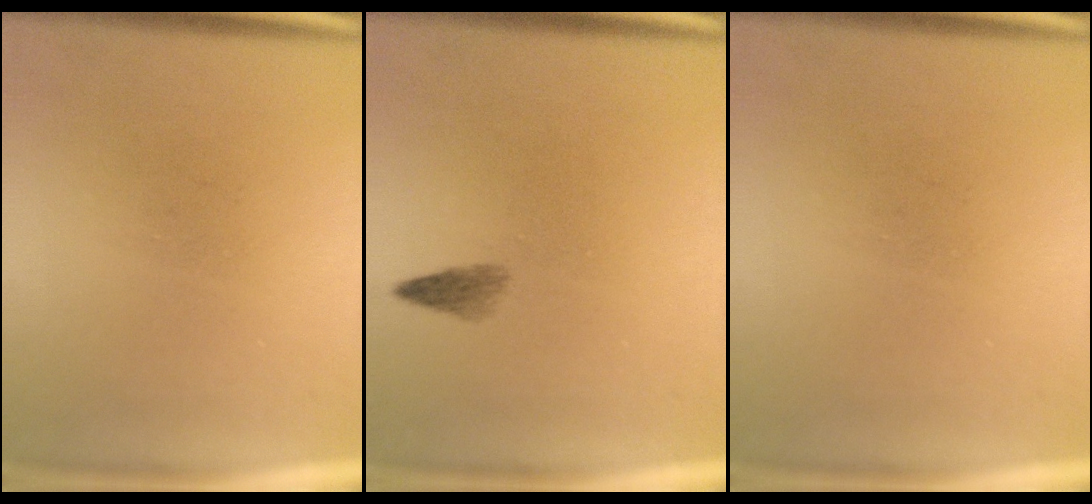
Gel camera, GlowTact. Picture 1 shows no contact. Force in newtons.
{"total": 1.5}
{"total": 0.0}